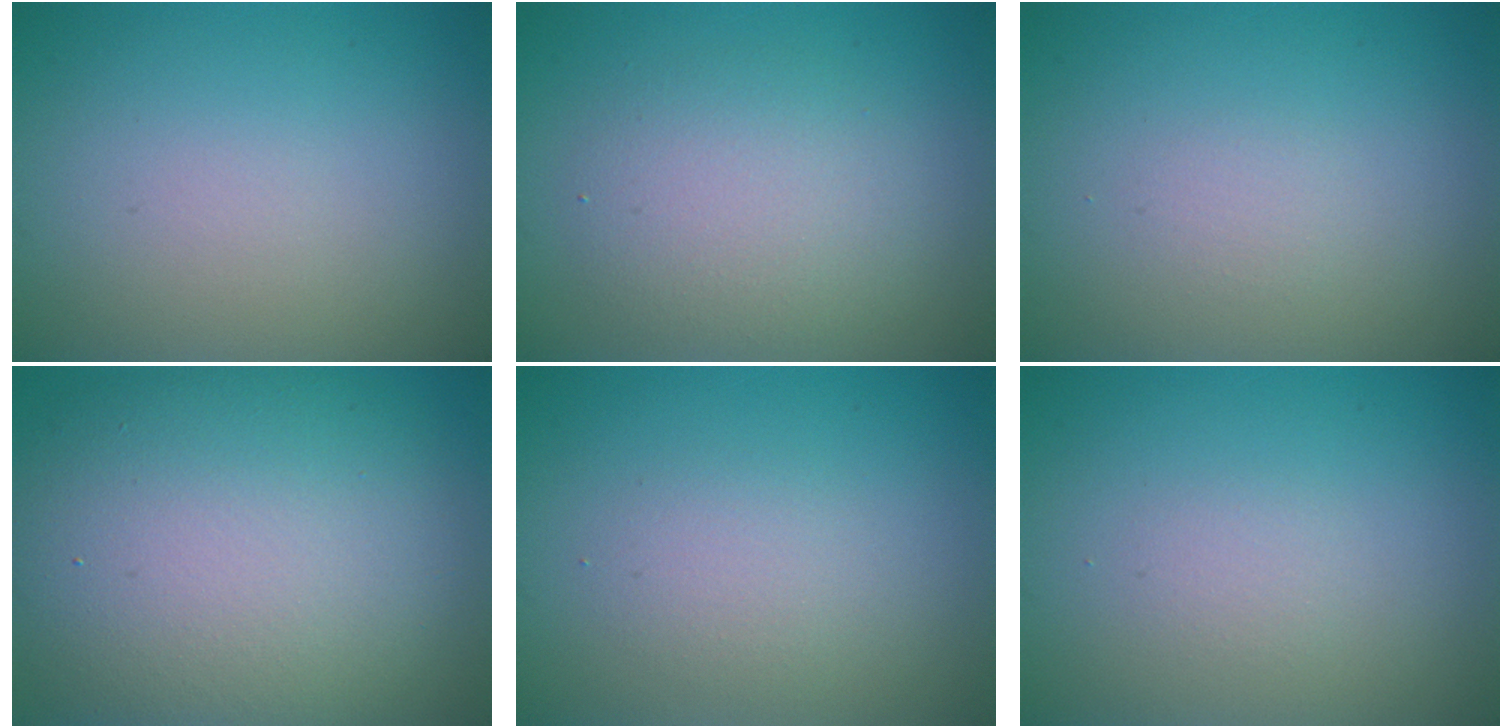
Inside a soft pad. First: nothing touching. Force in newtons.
{"total": 3.6, "press": 3.6, "slide": 0.2}
{"total": 0.7, "press": 0.7, "slide": 0.1}
{"total": 13.4, "press": 13.4, "slide": 0.5}
{"total": 1.8, "press": 1.8, "slide": 0.1}
{"total": 0.9, "press": 0.9, "slide": 0.1}